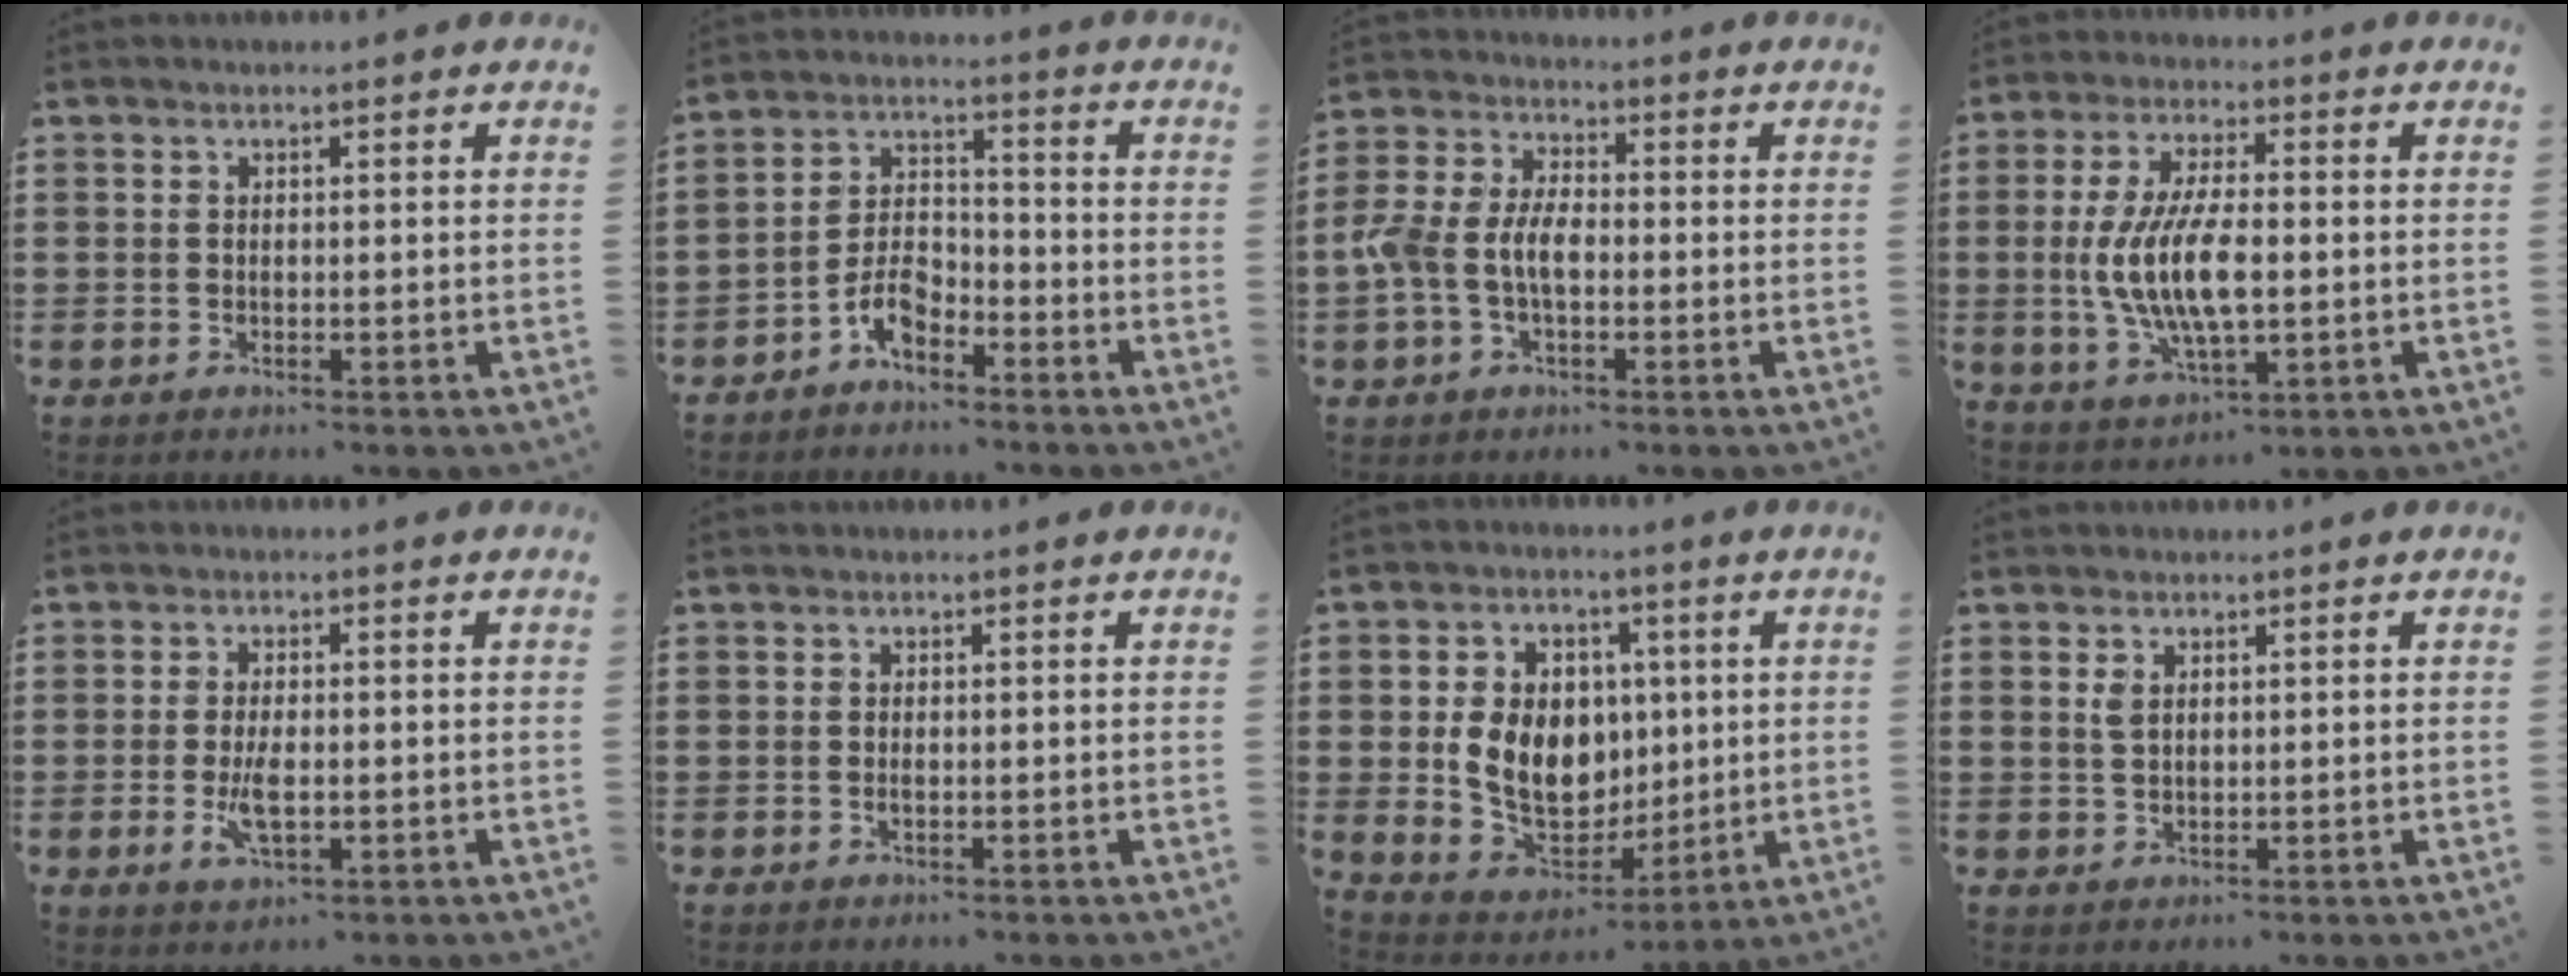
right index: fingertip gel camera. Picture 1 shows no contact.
{"total": 5.5, "force": [-3.6, 2.7, 3.1], "torque": [-0.067, 0.012, -0.071]}
{"total": 6.6, "force": [-1.6, 3.8, 5.1], "torque": [-0.139, -0.006, -0.041]}
{"total": 10.3, "force": [-1.0, 3.9, 9.5], "torque": [-0.207, -0.010, -0.022]}
{"total": 4.2, "force": [-0.8, 1.6, 3.8], "torque": [-0.080, -0.002, -0.016]}
{"total": 0.6, "force": [-0.1, 0.2, 0.6], "torque": [-0.013, -0.004, -0.001]}
{"total": 10.5, "force": [0.6, 8.4, 6.3], "torque": [-0.137, 0.008, 0.013]}
{"total": 1.7, "force": [0.7, 0.9, 1.2], "torque": [-0.028, 0.004, 0.013]}